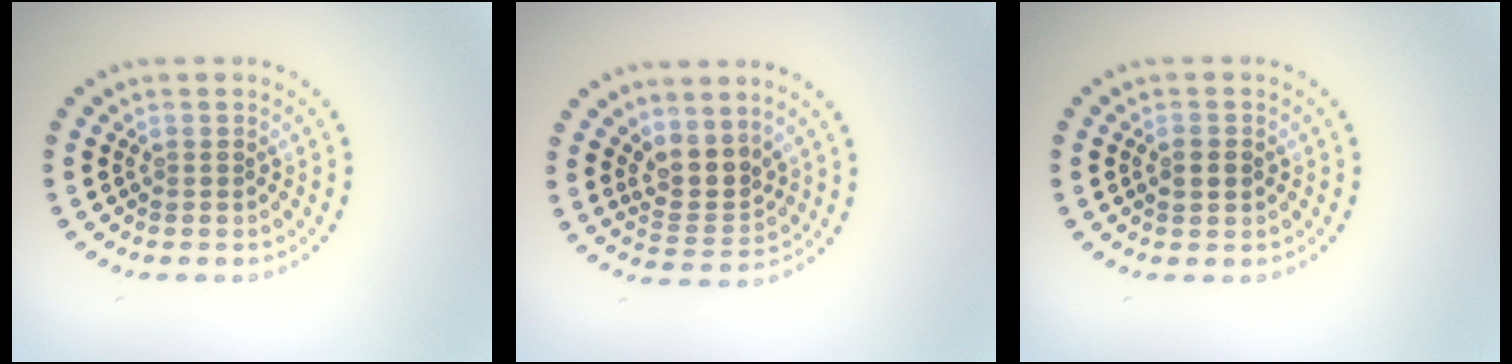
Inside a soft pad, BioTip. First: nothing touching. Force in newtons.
{"total": 2.9, "press": 2.2, "slide": 1.9}
{"total": 1.8, "press": 1.8, "slide": 0.0}